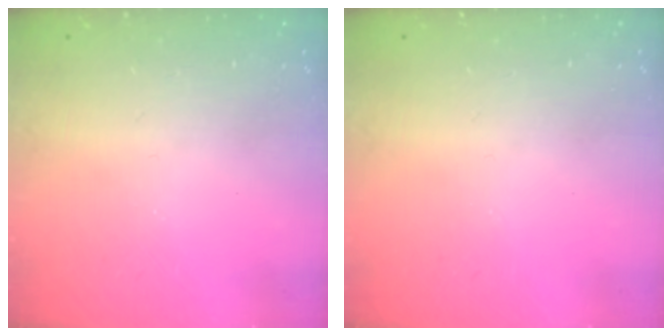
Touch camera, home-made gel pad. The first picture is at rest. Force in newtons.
{"total": 0.0}